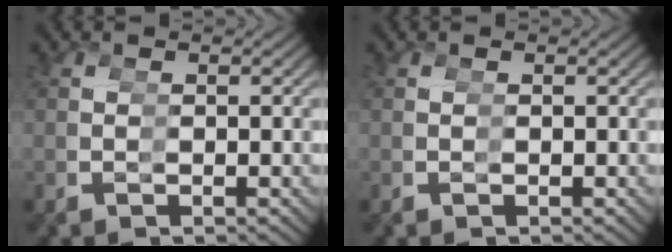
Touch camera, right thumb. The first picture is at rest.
{"total": 0.0}